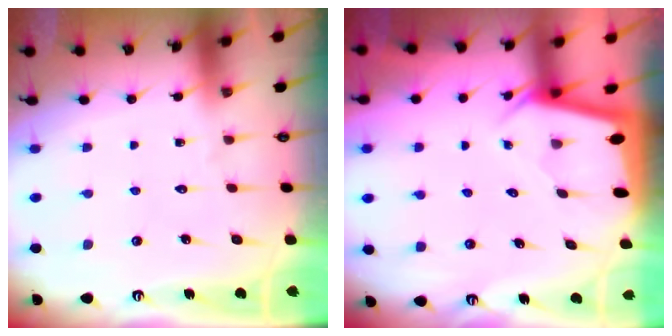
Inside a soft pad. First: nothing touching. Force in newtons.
{"total": 1.9, "press": 1.9, "slide": 0.1}